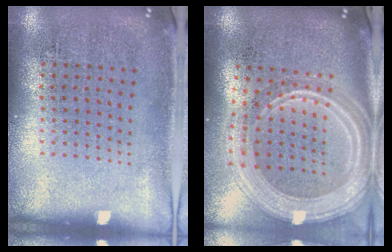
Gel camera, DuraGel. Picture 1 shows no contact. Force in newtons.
{"total": 3.0, "press": 2.5, "slide": 1.7}